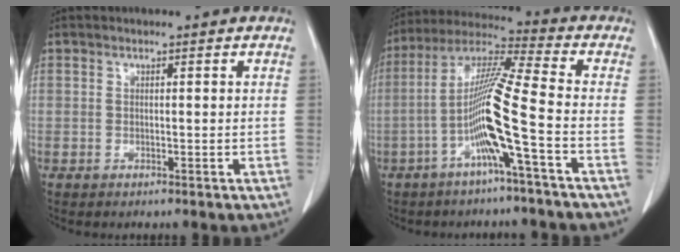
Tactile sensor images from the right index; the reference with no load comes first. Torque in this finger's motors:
{"motor_torque": [2.14, 0.00, 0.69, 0.21]}